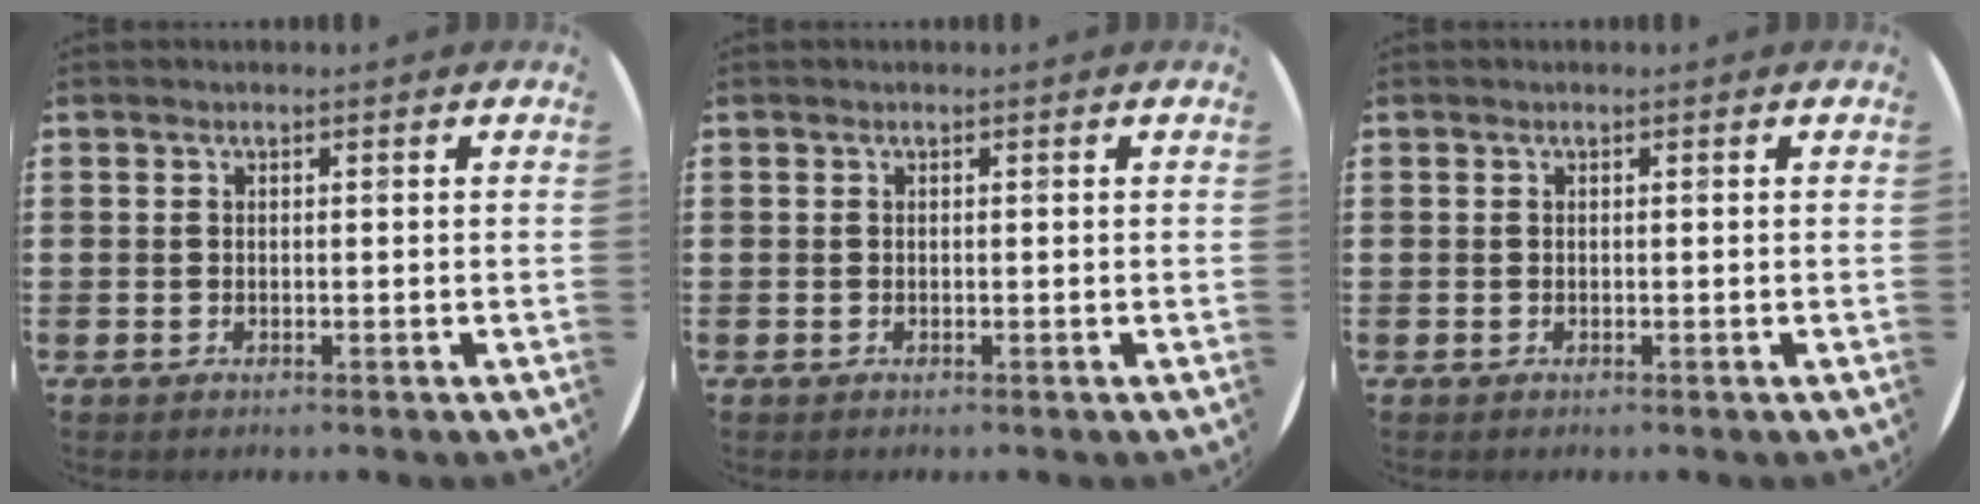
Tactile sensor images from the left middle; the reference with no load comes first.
{"total": 0.0}
{"total": 0.0}